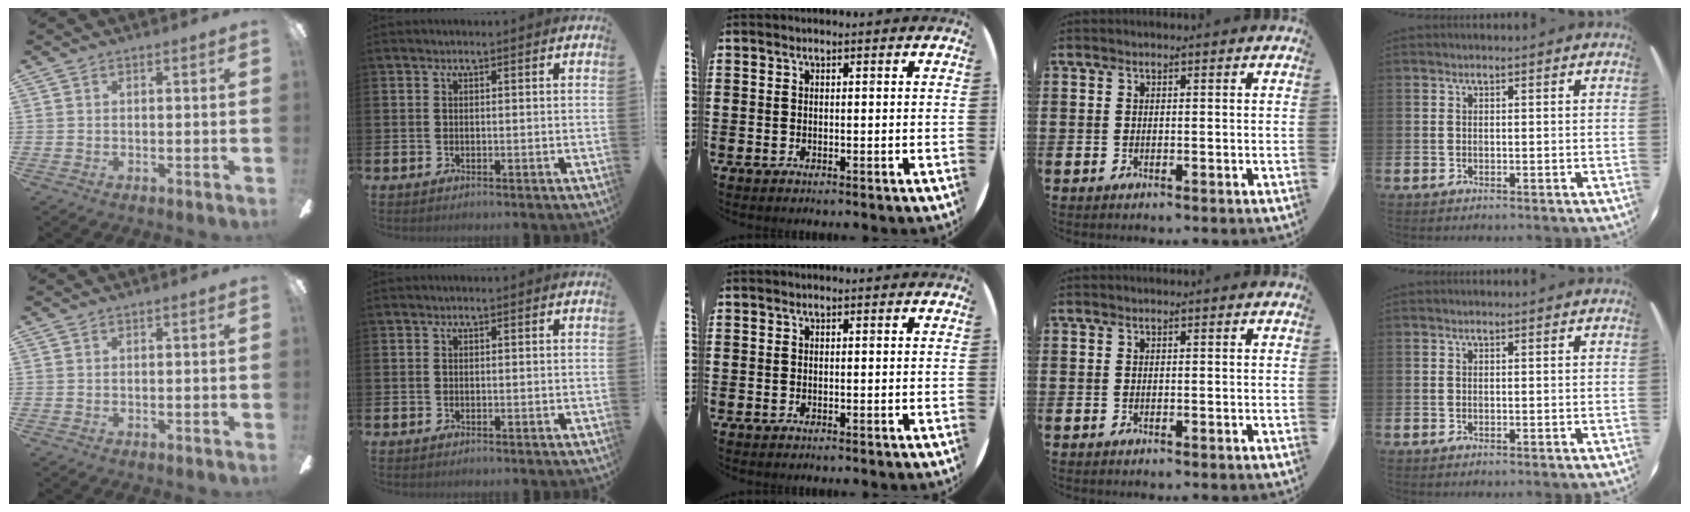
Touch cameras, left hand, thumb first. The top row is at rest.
{}